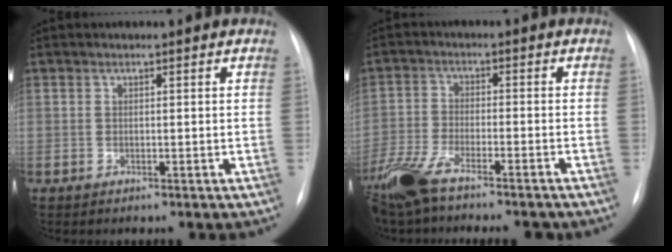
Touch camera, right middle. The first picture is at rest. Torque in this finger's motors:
{"motor_torque": [0.39, -0.36, 0.48, 0.12]}